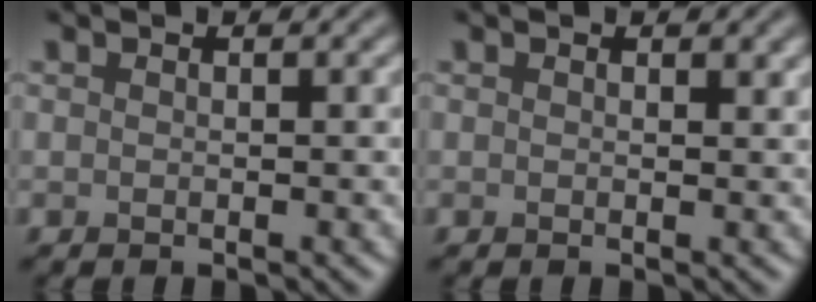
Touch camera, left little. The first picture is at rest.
{"total": 0.6, "force": [0.4, 0.3, 0.4], "torque": [-0.004, -0.003, 0.005]}